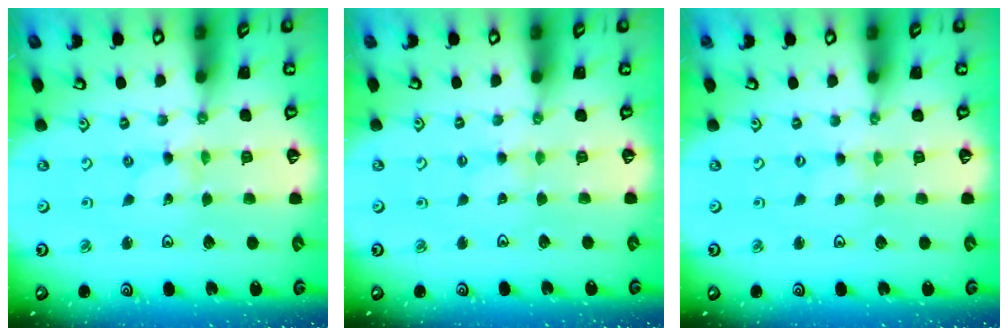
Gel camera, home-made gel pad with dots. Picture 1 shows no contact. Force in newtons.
{"total": 1.5, "press": 1.5, "slide": 0.3}
{"total": 0.0}